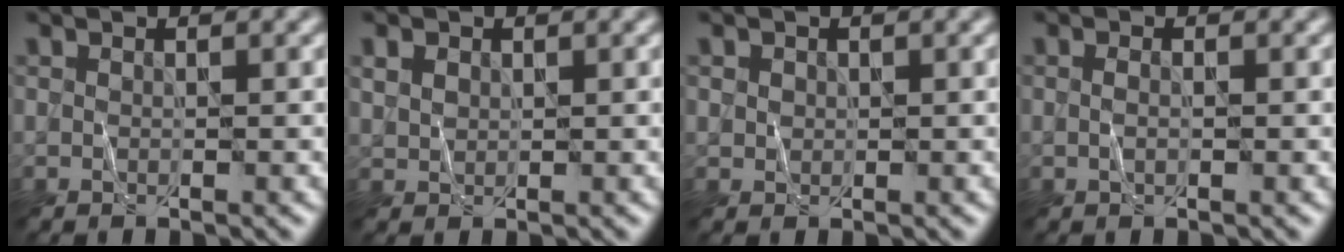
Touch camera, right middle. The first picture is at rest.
{"total": 1.6, "force": [0.7, 1.2, 0.7], "torque": [-0.018, 0.003, 0.016]}
{"total": 0.9, "force": [0.3, 0.8, 0.2], "torque": [0.001, -0.004, 0.007]}
{"total": 0.9, "force": [0.0, 0.4, 0.8], "torque": [-0.016, -0.004, 0.001]}